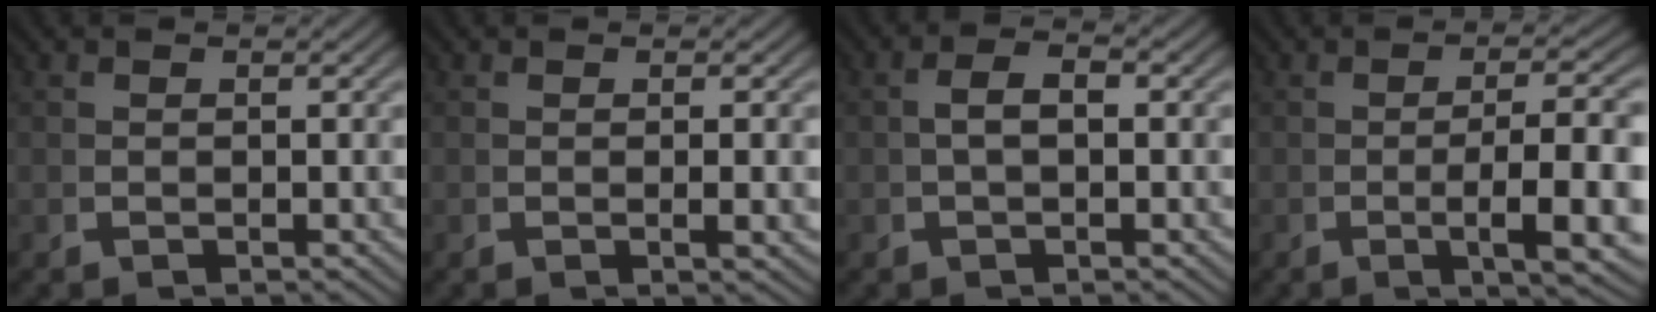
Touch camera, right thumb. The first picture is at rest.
{"total": 1.4, "force": [0.1, 0.1, 1.4], "torque": [-0.023, 0.002, 0.003]}
{"total": 2.1, "force": [0.1, 0.8, 1.9], "torque": [-0.033, 0.006, 0.000]}
{"total": 7.6, "force": [-1.2, 2.2, 7.2], "torque": [-0.116, -0.004, -0.011]}